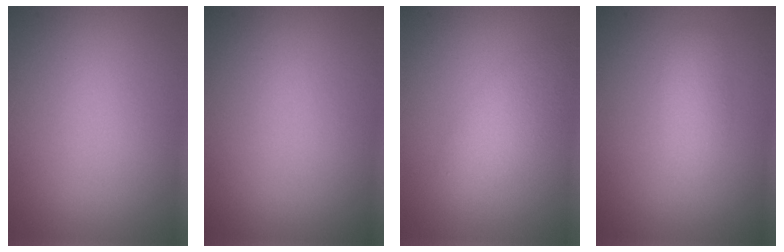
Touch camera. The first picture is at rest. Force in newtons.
{"total": 0.0}
{"total": 2.9, "press": 2.9, "slide": 0.1}
{"total": 2.1, "press": 2.1, "slide": 0.0}